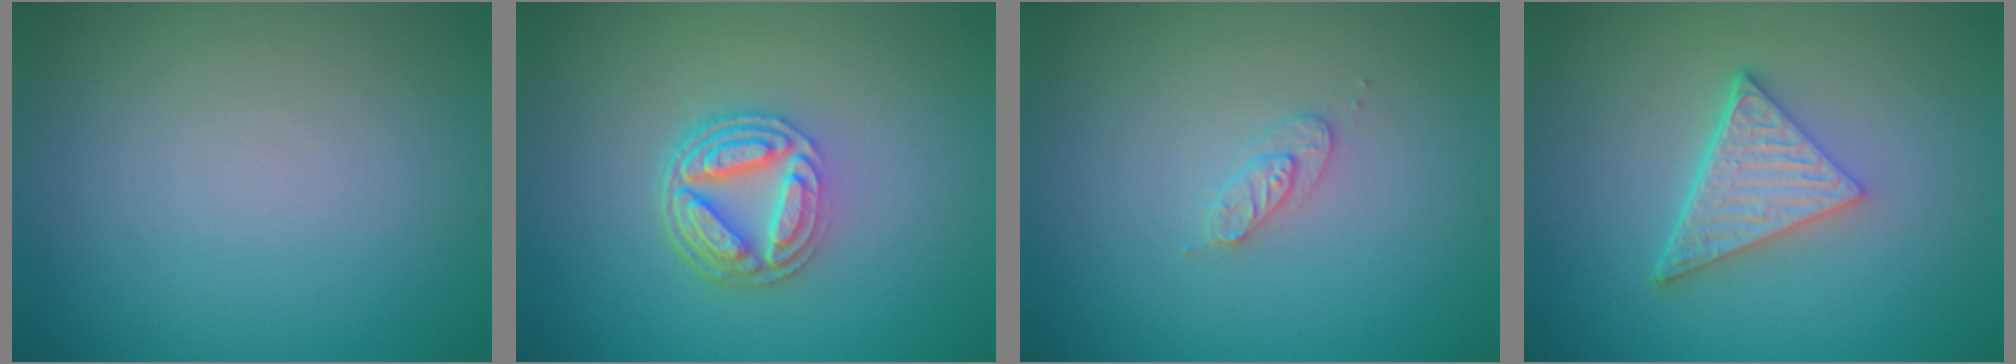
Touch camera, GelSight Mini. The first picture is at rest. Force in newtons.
{"total": 5.0, "press": 3.7, "slide": 3.4}
{"total": 1.4, "press": 1.4, "slide": 0.2}
{"total": 4.7, "press": 3.4, "slide": 3.3}